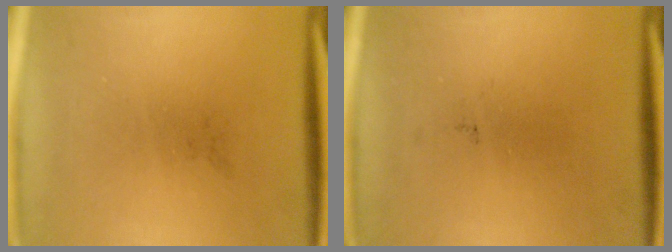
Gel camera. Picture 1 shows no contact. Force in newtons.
{"total": 0.0}